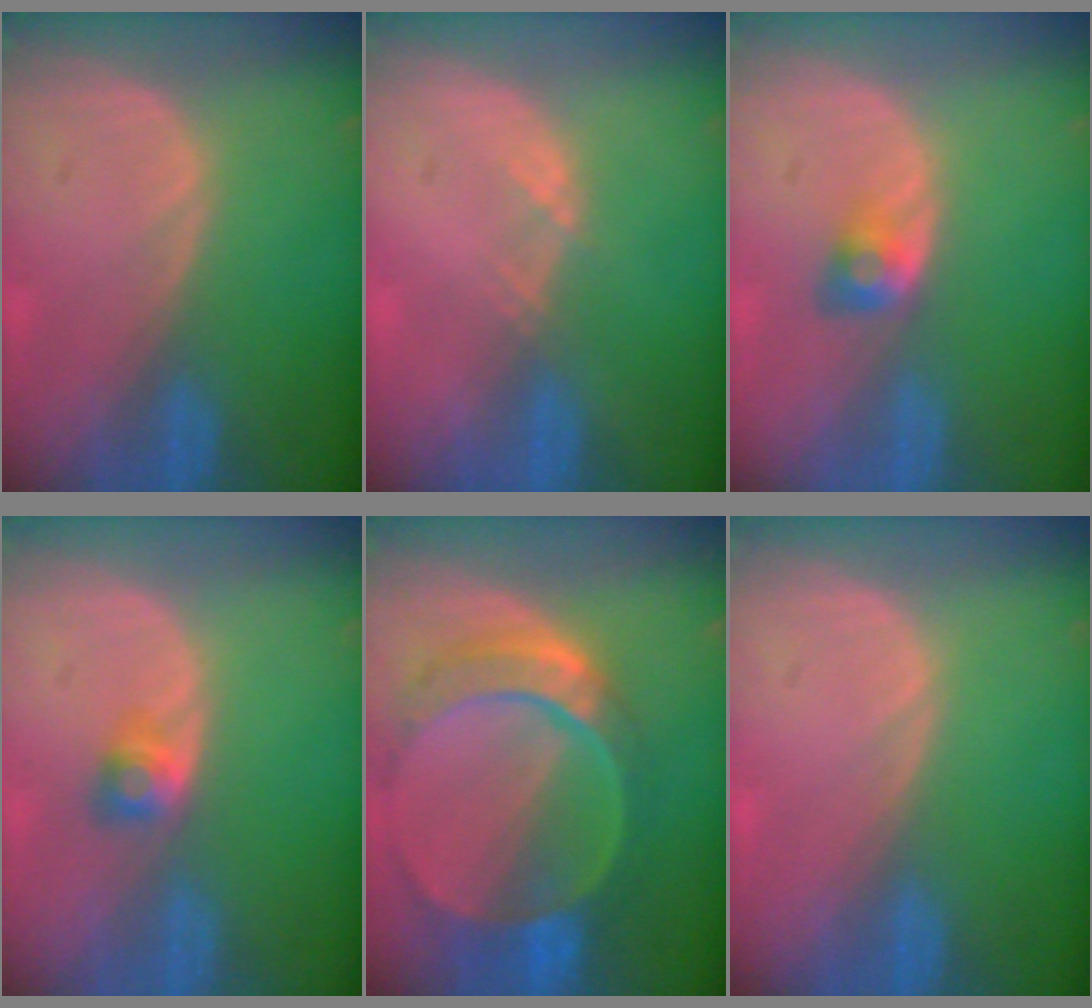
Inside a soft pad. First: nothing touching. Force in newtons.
{"total": 1.3, "press": 1.1, "slide": 0.7}
{"total": 2.9, "press": 2.5, "slide": 1.4}
{"total": 2.7, "press": 2.4, "slide": 1.1}
{"total": 10.2, "press": 8.6, "slide": 5.5}
{"total": 0.0}